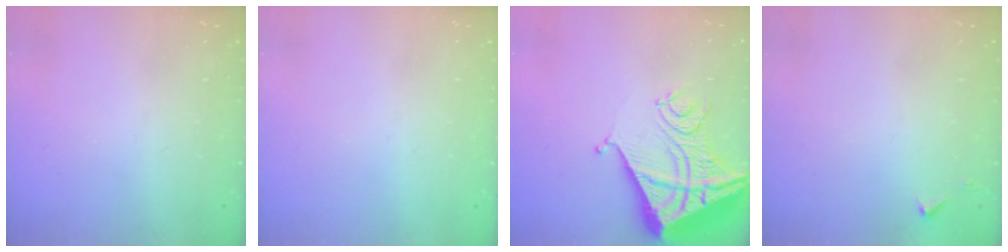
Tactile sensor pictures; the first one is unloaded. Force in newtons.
{"total": 0.0}
{"total": 15.2, "press": 15.1, "slide": 1.8}
{"total": 2.8, "press": 2.8, "slide": 0.4}